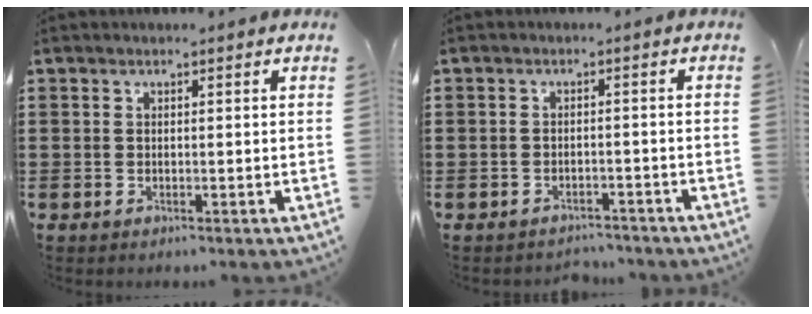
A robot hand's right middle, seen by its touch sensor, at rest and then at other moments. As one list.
[{"total": 2.1, "force": [-2.0, 0.4, -0.4], "torque": [-0.002, 0.000, -0.048]}]